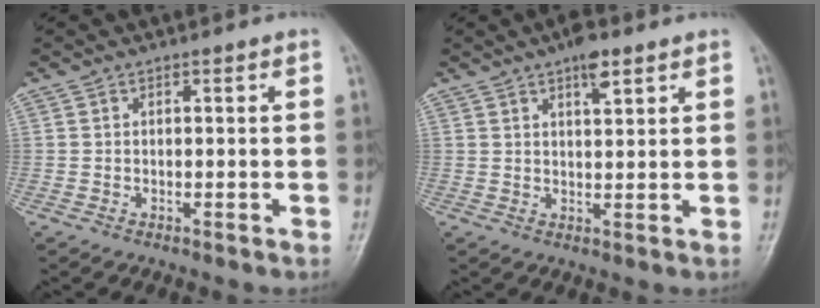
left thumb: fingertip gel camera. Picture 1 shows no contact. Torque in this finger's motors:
{"motor_torque": [0.84, 0.11, 0.80, -0.14, 0.12]}